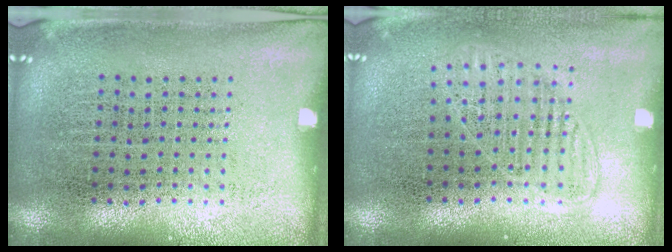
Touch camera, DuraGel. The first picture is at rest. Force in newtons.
{"total": 1.3, "press": 1.1, "slide": 0.6}